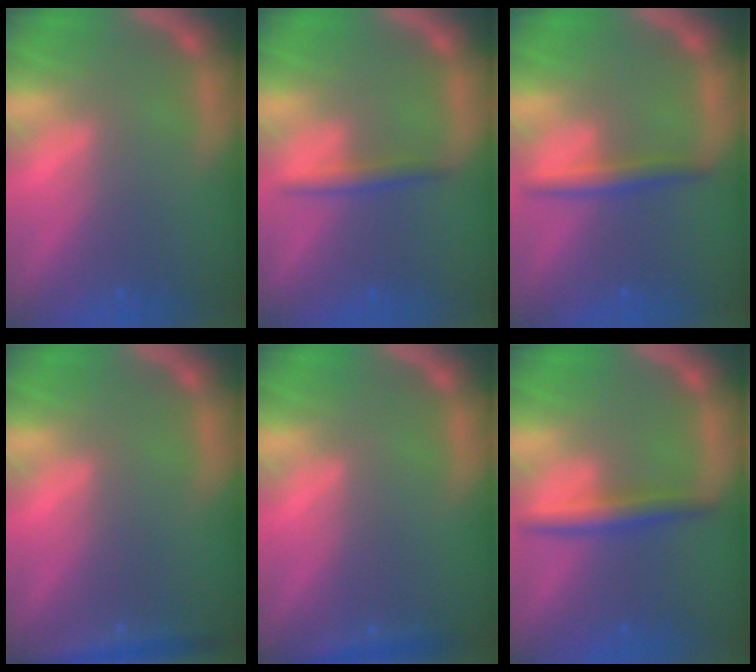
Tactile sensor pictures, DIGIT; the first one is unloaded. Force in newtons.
{"total": 1.9}
{"total": 2.5}
{"total": 2.9}
{"total": 1.4}
{"total": 3.0}